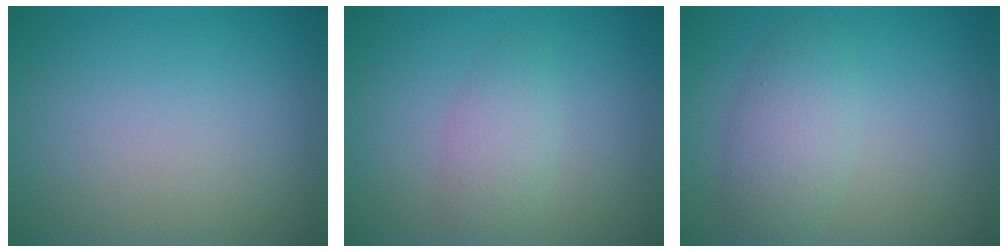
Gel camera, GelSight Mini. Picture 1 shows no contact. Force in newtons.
{"total": 2.1, "press": 2.1, "slide": 0.1}
{"total": 3.2, "press": 3.2, "slide": 0.1}